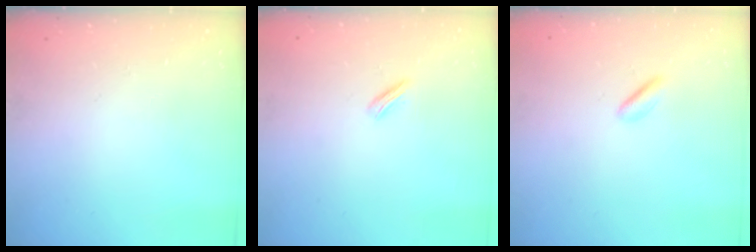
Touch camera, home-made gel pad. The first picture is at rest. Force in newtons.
{"total": 2.3, "press": 2.2, "slide": 0.7}
{"total": 2.4, "press": 2.3, "slide": 0.6}